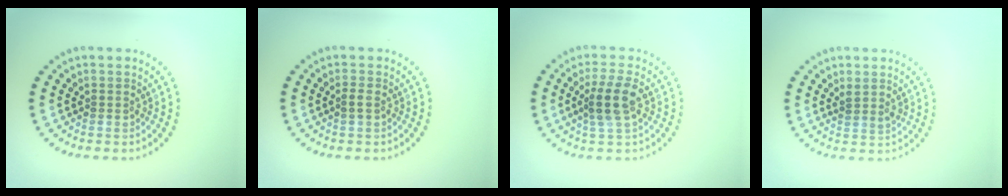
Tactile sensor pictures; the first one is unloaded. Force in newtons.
{"total": 0.7, "press": 0.7, "slide": 0.1}
{"total": 3.6, "press": 3.4, "slide": 1.4}
{"total": 1.3, "press": 1.0, "slide": 0.7}